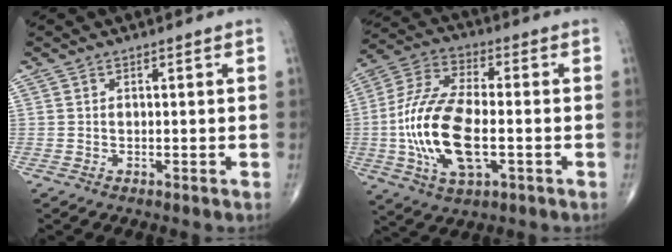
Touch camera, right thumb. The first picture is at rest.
{"total": 17.9, "force": [-2.8, 8.3, 15.6], "torque": [-0.325, 0.016, -0.051]}